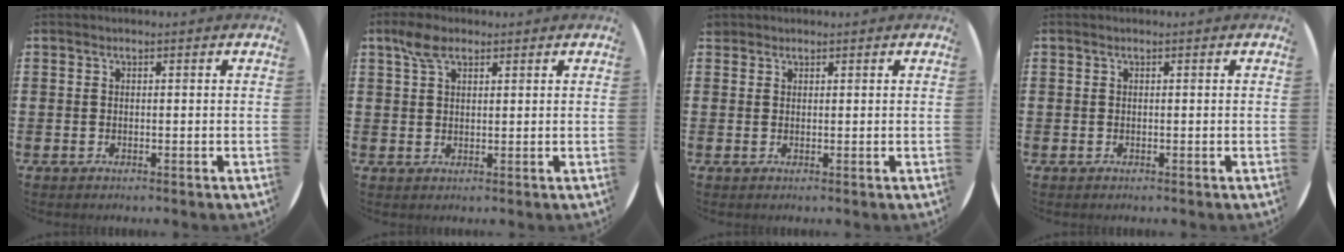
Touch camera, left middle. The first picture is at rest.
{"total": 3.6, "force": [2.4, 1.7, 2.1], "torque": [-0.038, 0.003, 0.042]}
{"total": 0.8, "force": [0.8, 0.2, -0.1], "torque": [0.000, 0.001, 0.016]}
{"total": 0.0}